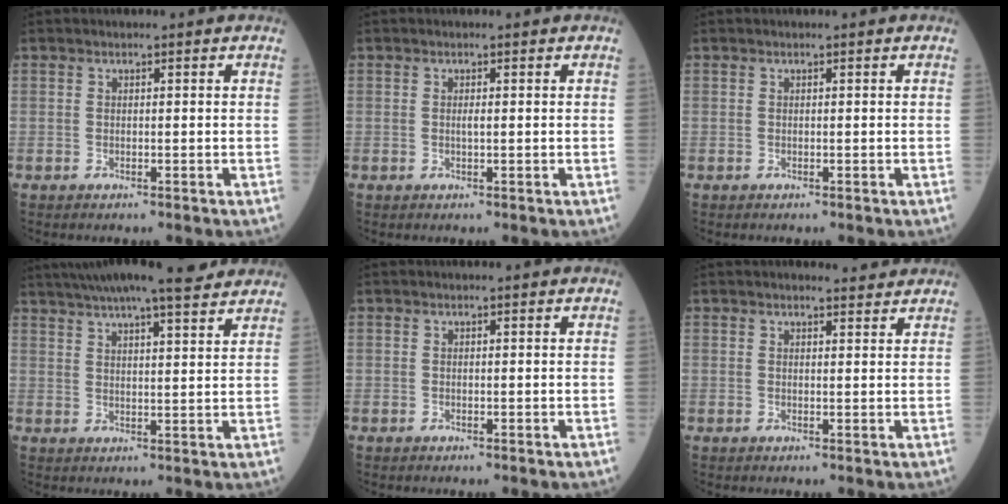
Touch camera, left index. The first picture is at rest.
{"total": 0.7, "force": [0.0, 0.0, 0.7], "torque": [-0.016, -0.001, 0.000]}
{"total": 0.0}
{"total": 17.4, "force": [15.0, 1.7, 8.6], "torque": [-0.148, 0.032, 0.210]}
{"total": 0.0}
{"total": 2.8, "force": [2.7, 0.5, 0.6], "torque": [-0.012, 0.005, 0.031]}